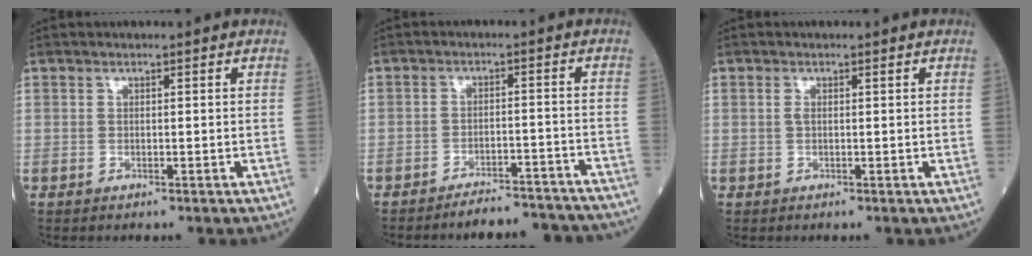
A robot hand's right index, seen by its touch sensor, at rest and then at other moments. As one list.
[{"total": 10.3, "force": [-10.0, 1.6, 2.2], "torque": [-0.009, 0.012, -0.121]}, {"total": 0.8, "force": [0.2, 0.2, 0.7], "torque": [-0.020, 0.003, 0.004]}]